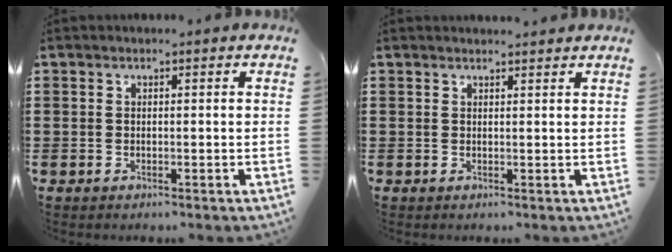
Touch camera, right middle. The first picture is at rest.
{"total": 1.2, "force": [1.2, -0.1, 0.2], "torque": [0.002, -0.004, 0.020]}